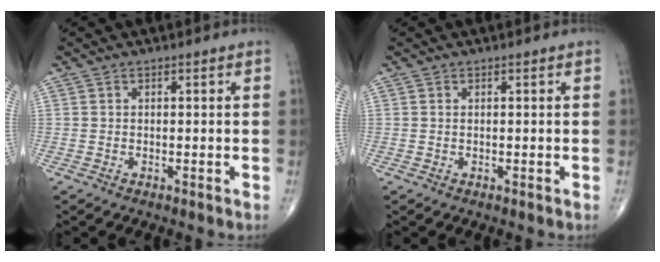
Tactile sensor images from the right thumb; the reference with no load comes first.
{"total": 0.0}